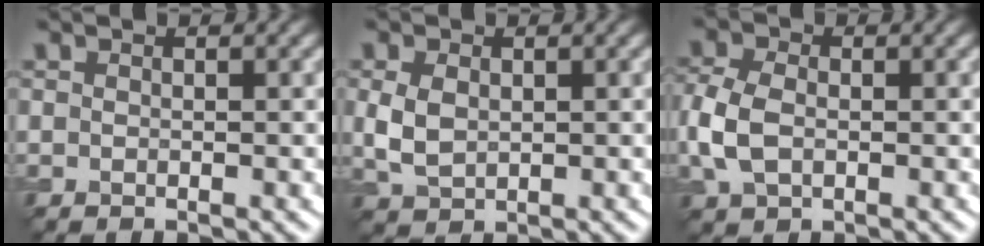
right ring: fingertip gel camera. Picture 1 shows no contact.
{"total": 3.0, "force": [0.3, 2.1, 2.0], "torque": [-0.052, -0.001, 0.009]}
{"total": 4.4, "force": [-0.7, 3.1, 3.1], "torque": [-0.086, -0.003, -0.018]}